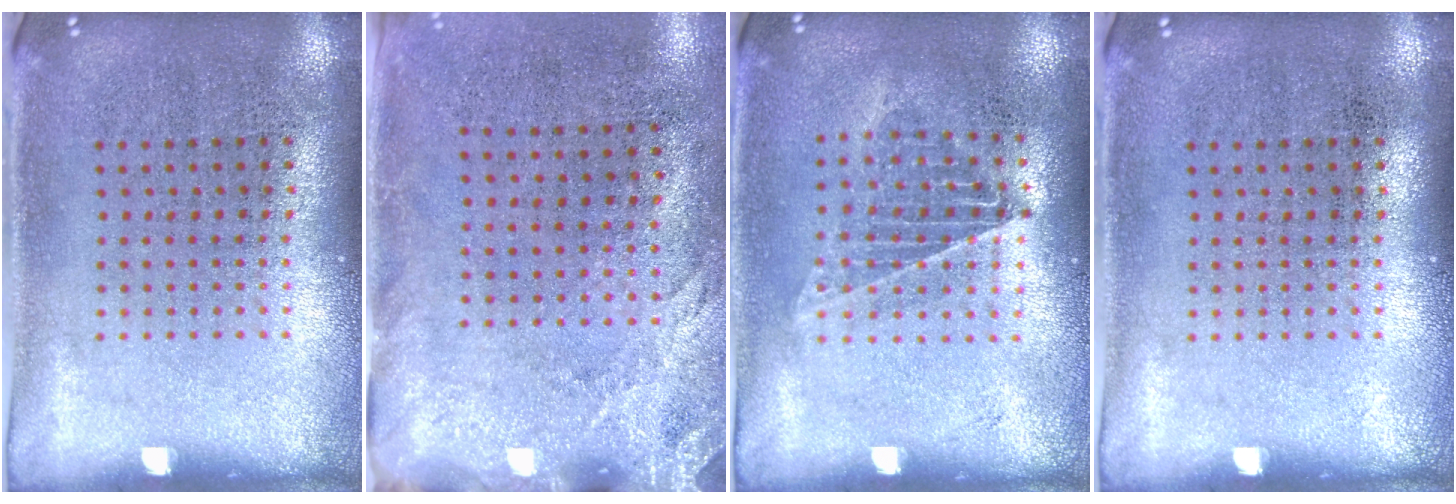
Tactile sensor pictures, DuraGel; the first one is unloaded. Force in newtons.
{"total": 2.7, "press": 2.1, "slide": 1.6}
{"total": 1.1, "press": 1.0, "slide": 0.2}
{"total": 0.0}